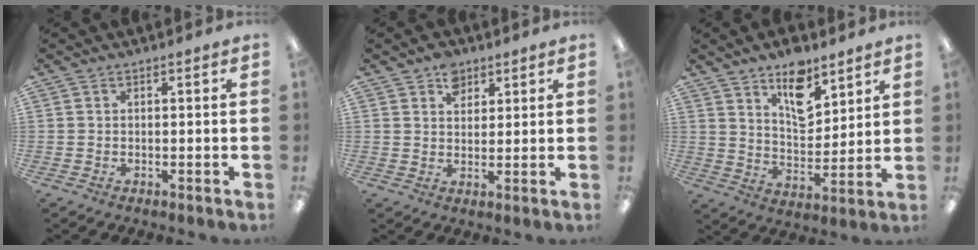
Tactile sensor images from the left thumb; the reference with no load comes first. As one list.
[{"total": 5.1, "force": [3.2, 3.4, 2.0], "torque": [-0.017, -0.008, 0.055]}, {"total": 11.5, "force": [8.1, 5.4, 6.2], "torque": [-0.078, -0.048, 0.140]}]